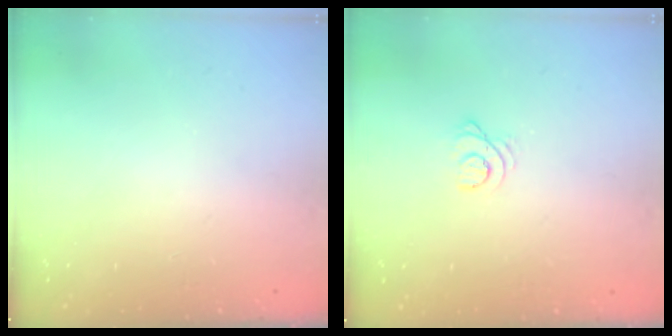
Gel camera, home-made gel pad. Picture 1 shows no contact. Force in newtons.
{"total": 2.5, "press": 2.5, "slide": 0.3}